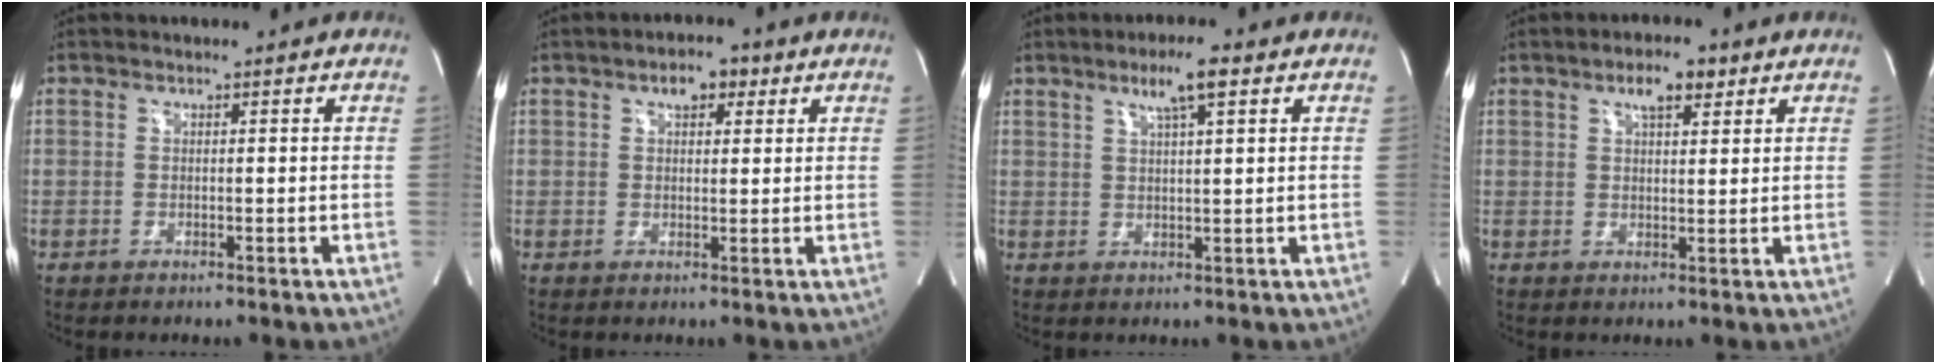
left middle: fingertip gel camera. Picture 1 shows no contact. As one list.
[{"total": 3.8, "force": [2.0, 1.9, 2.7], "torque": [-0.043, 0.016, 0.030]}, {"total": 5.1, "force": [2.8, 0.3, 4.2], "torque": [-0.075, 0.007, 0.048]}, {"total": 4.7, "force": [2.7, 1.5, 3.4], "torque": [-0.062, 0.011, 0.046]}]